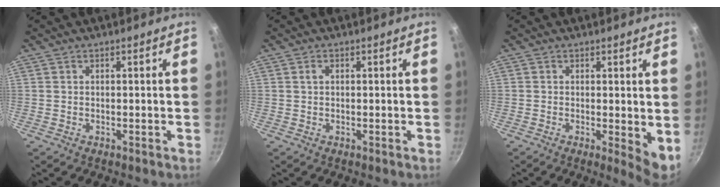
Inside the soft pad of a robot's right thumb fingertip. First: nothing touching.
{"total": 0.9, "force": [0.2, 0.5, 0.6], "torque": [-0.010, 0.005, 0.003]}
{"total": 4.6, "force": [0.1, 1.3, 4.4], "torque": [-0.062, -0.015, 0.001]}